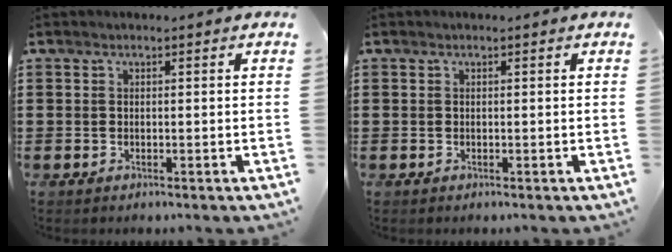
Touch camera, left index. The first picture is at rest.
{"total": 0.0}